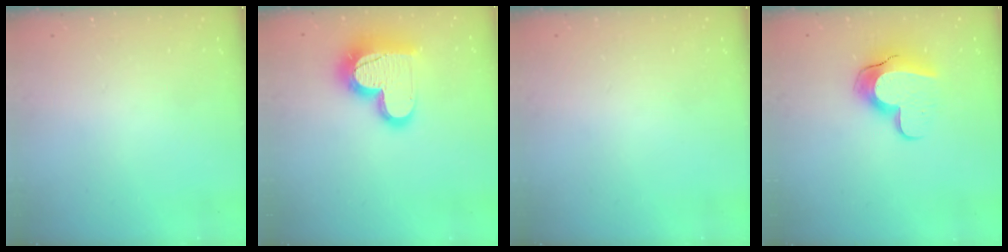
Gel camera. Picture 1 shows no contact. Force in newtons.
{"total": 18.6, "press": 18.6, "slide": 1.3}
{"total": 0.0}
{"total": 11.9, "press": 11.9, "slide": 1.1}